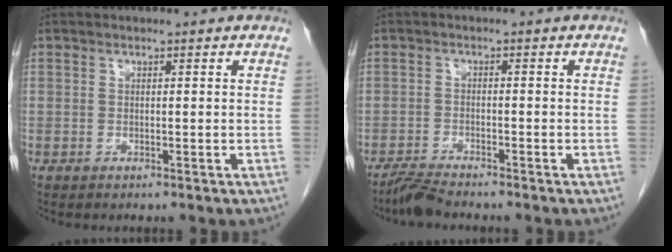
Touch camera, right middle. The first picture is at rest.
{"total": 3.1, "force": [-2.9, -0.2, 1.0], "torque": [-0.025, -0.015, -0.058]}